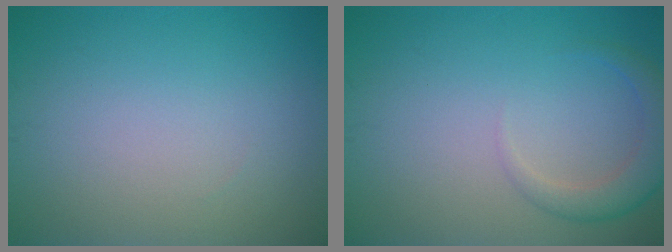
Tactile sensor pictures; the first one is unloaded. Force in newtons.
{"total": 2.8, "press": 2.8, "slide": 0.3}